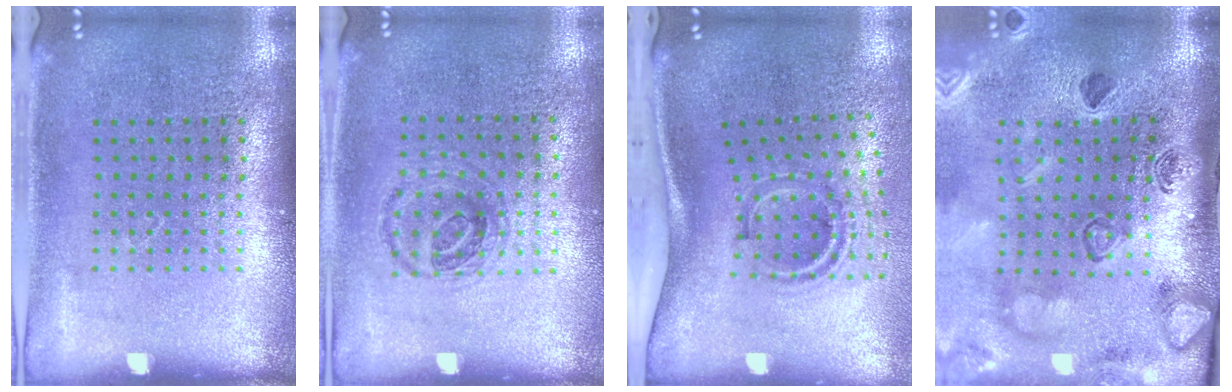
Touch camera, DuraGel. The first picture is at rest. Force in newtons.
{"total": 0.9, "press": 0.9, "slide": 0.3}
{"total": 1.7, "press": 1.1, "slide": 1.3}
{"total": 2.8, "press": 2.5, "slide": 1.3}